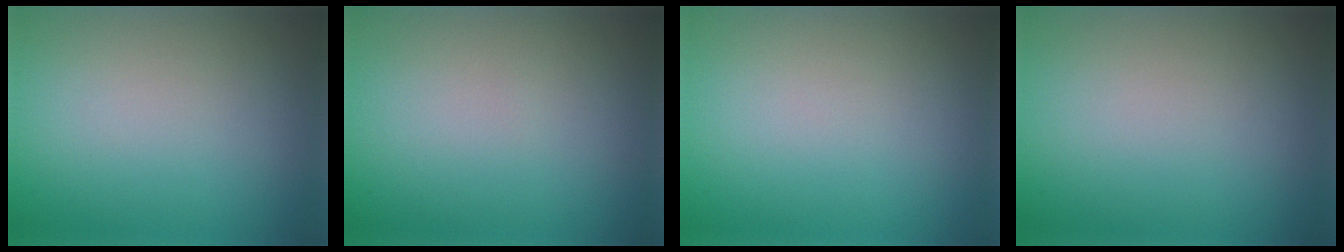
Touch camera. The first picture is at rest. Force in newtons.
{"total": 0.0}
{"total": 0.0}
{"total": 0.0}